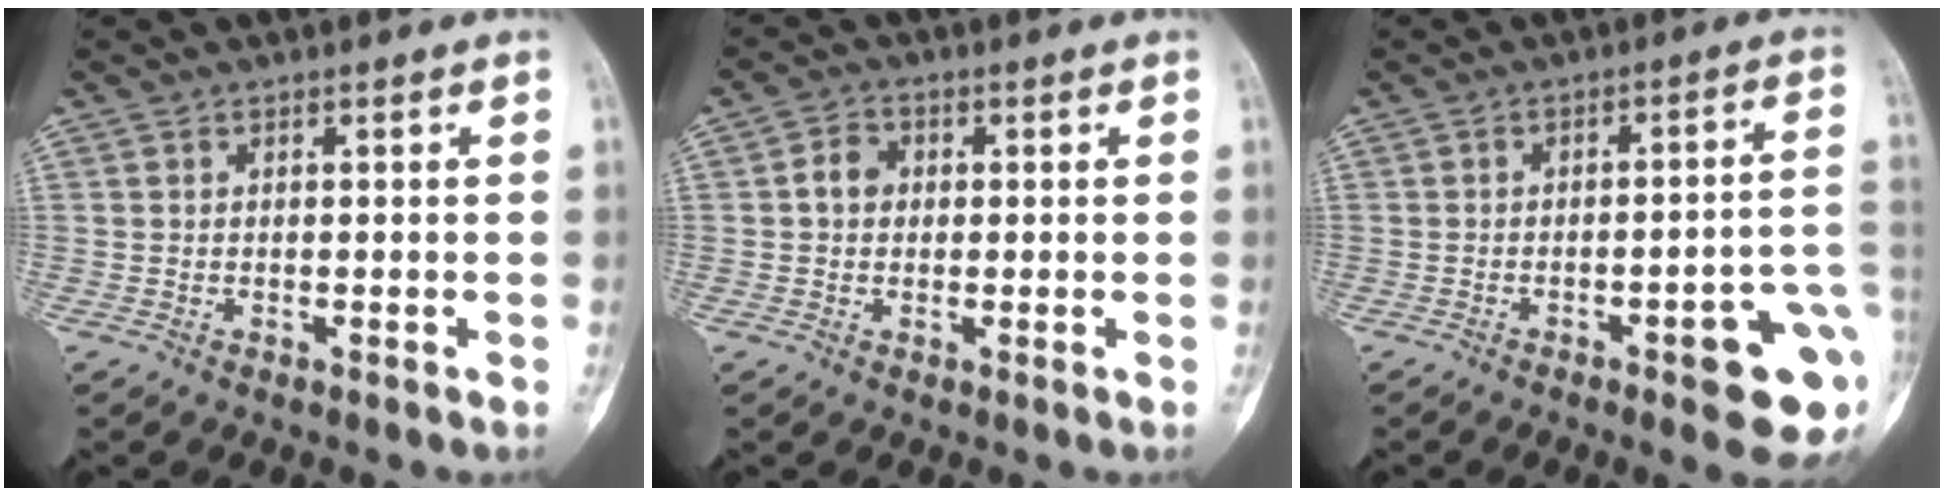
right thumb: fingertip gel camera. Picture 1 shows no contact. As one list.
[{"total": 2.5, "force": [0.2, 2.0, 1.4], "torque": [-0.021, 0.007, -0.001]}, {"total": 13.3, "force": [-4.5, 3.2, 12.1], "torque": [-0.114, 0.030, -0.048]}]